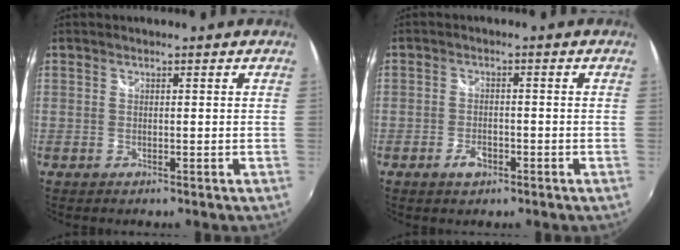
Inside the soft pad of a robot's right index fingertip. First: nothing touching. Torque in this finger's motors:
{"motor_torque": [0.00, -0.04, 0.01, 0.01]}